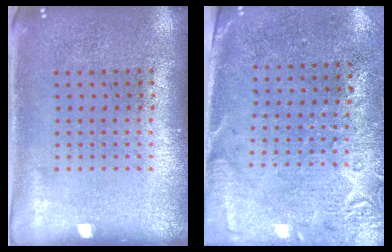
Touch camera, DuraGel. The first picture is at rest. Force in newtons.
{"total": 2.8, "press": 2.4, "slide": 1.5}